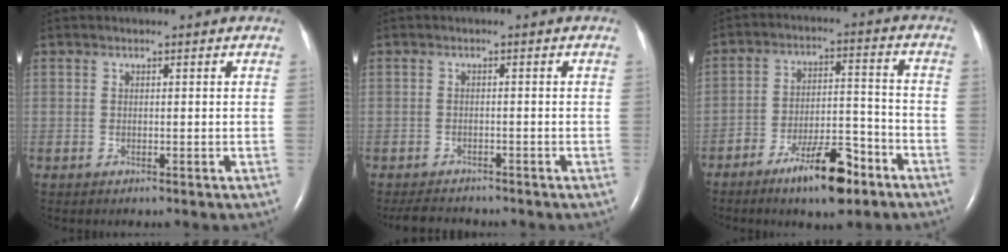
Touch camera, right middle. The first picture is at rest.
{"total": 4.1, "force": [-3.9, 0.9, 1.0], "torque": [-0.019, -0.012, -0.060]}
{"total": 10.6, "force": [-7.0, 2.8, 7.4], "torque": [-0.123, 0.006, -0.116]}